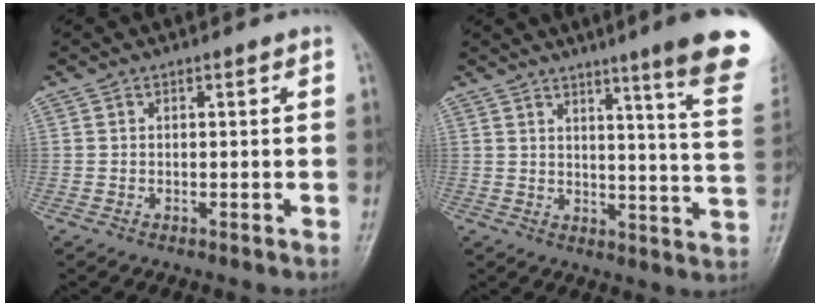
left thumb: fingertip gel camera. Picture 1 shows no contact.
{"total": 17.0, "force": [11.4, 0.3, 12.6], "torque": [-0.139, -0.073, 0.130]}